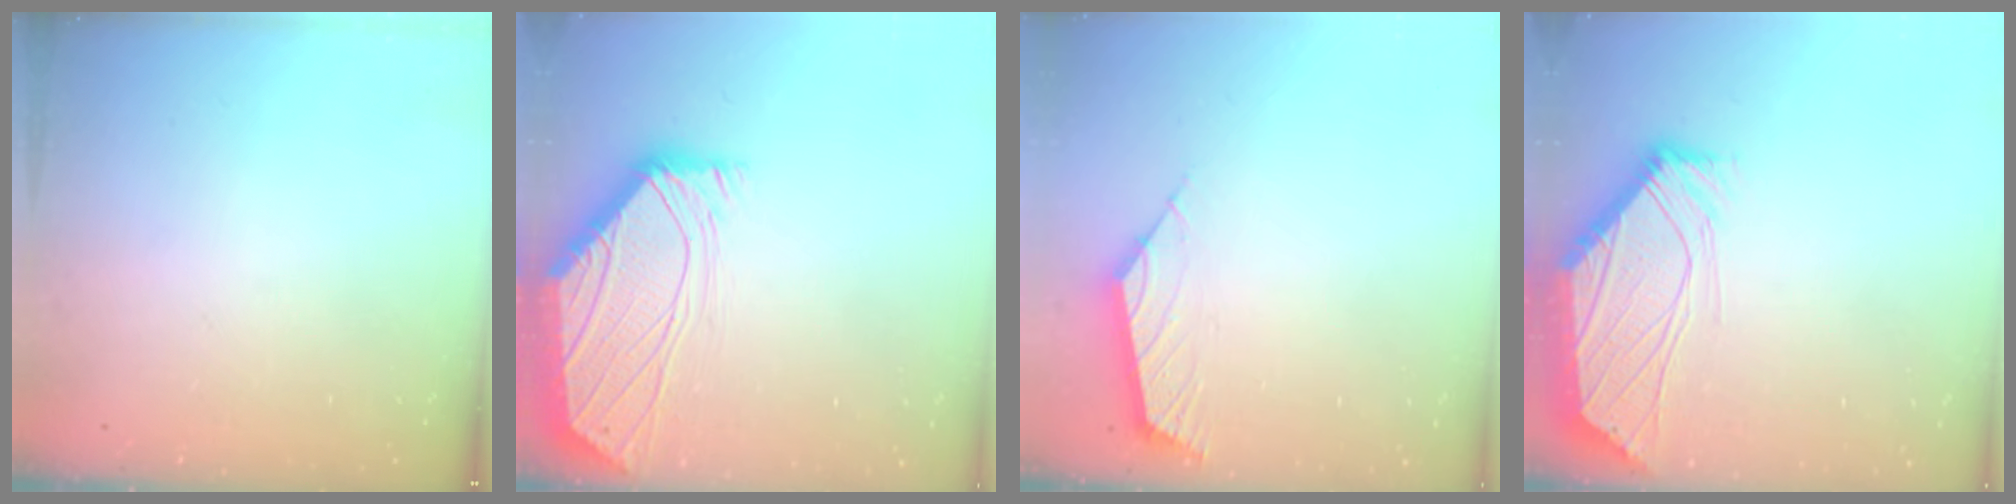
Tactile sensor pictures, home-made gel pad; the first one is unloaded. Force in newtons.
{"total": 0.0}
{"total": 2.9, "press": 2.9, "slide": 0.7}
{"total": 3.4, "press": 3.3, "slide": 0.6}